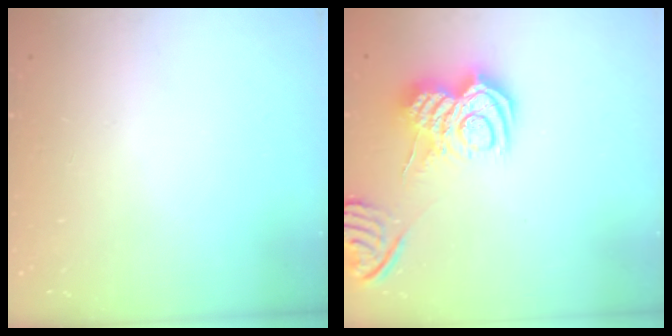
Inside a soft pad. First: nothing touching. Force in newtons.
{"total": 11.4, "press": 11.4, "slide": 0.6}